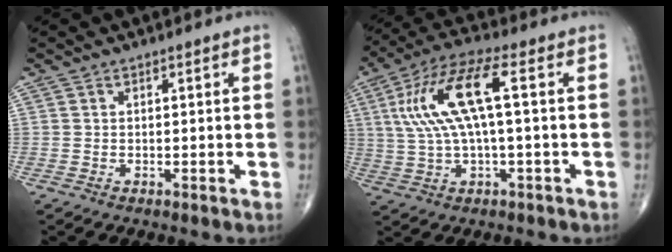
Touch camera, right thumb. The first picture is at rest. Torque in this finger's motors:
{"motor_torque": [0.54, 0.43, 1.26, 0.07, 0.22]}